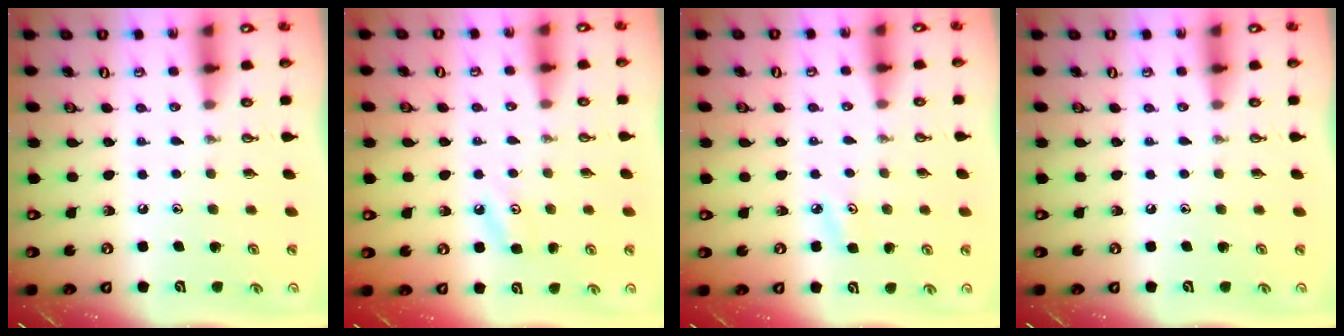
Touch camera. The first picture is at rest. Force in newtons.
{"total": 3.5, "press": 3.4, "slide": 0.8}
{"total": 3.7, "press": 3.6, "slide": 0.4}
{"total": 0.0}